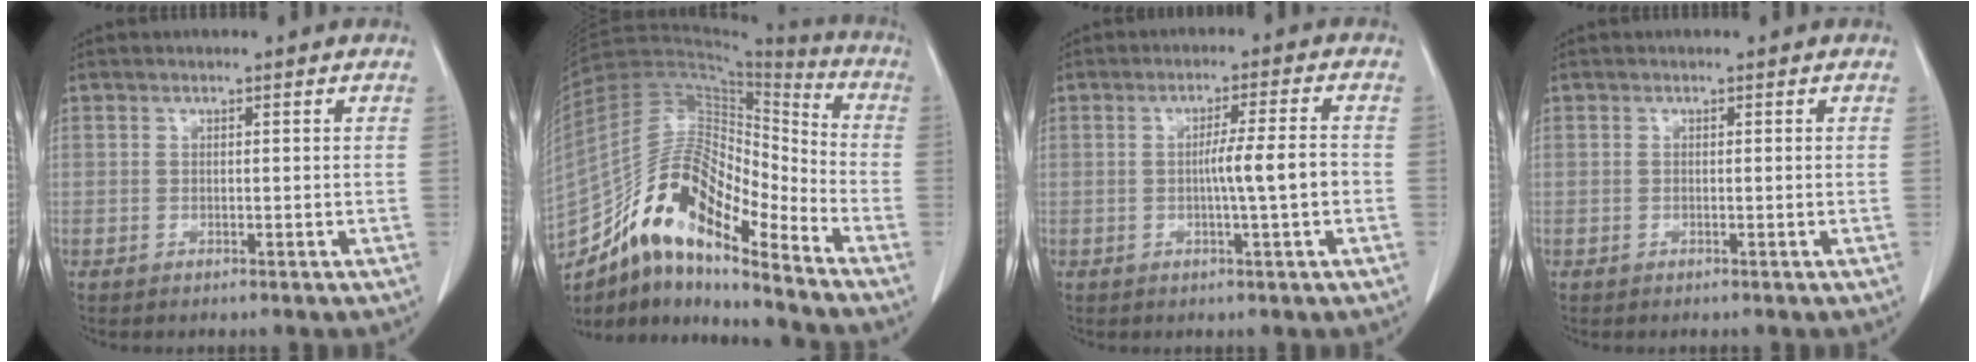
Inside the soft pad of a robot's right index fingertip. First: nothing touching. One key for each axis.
{"total": 17.3, "fx": -12.6, "fy": 4.6, "fz": 10.9, "tx": -0.190, "ty": 0.048, "tz": -0.222}
{"total": 5.4, "fx": -0.9, "fy": -0.4, "fz": 5.3, "tx": -0.083, "ty": 0.000, "tz": -0.016}
{"total": 0.0}